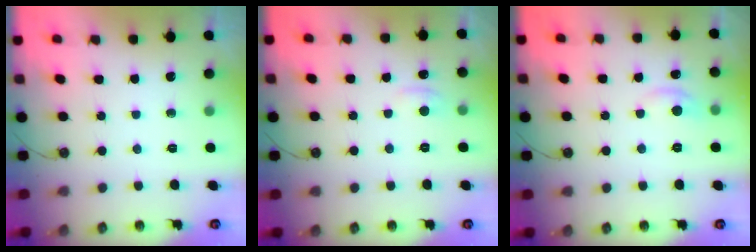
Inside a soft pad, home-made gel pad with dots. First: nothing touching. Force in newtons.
{"total": 1.1, "press": 0.5, "slide": 0.9}
{"total": 2.0, "press": 1.8, "slide": 0.7}